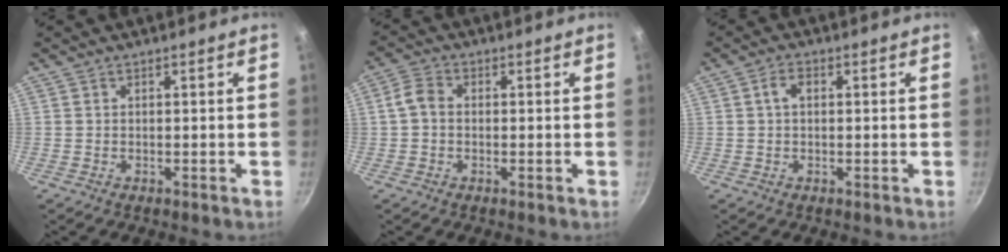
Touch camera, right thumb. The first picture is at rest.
{"total": 3.9, "force": [-0.2, 3.0, 2.4], "torque": [-0.048, 0.013, -0.013]}
{"total": 2.7, "force": [0.4, 1.8, 2.0], "torque": [-0.031, 0.008, 0.005]}